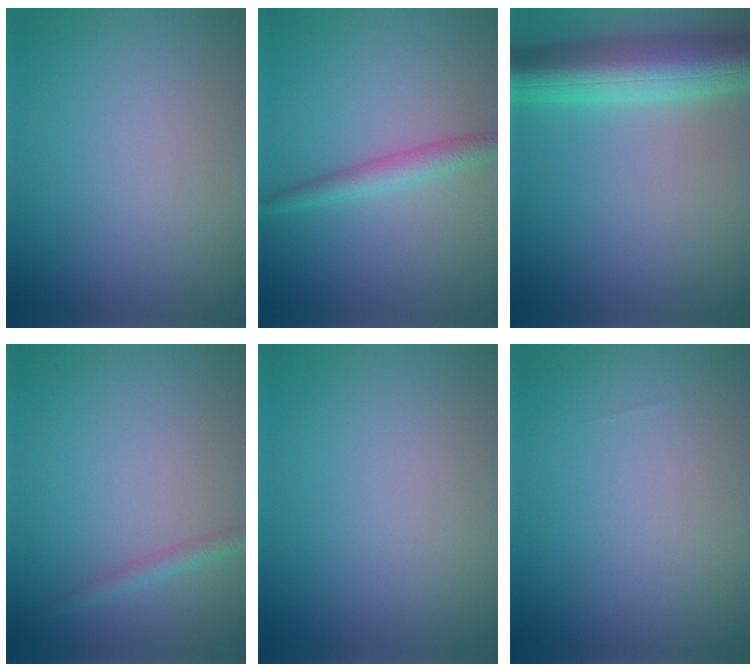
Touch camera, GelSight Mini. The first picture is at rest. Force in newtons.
{"total": 2.4, "press": 2.4, "slide": 0.0}
{"total": 9.4, "press": 9.4, "slide": 0.2}
{"total": 1.5, "press": 1.5, "slide": 0.0}
{"total": 0.0}
{"total": 0.0}